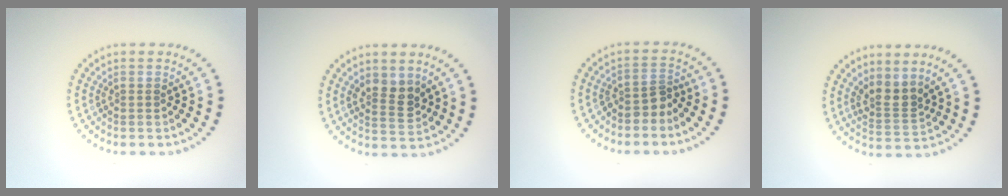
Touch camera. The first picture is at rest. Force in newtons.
{"total": 2.6, "press": 2.4, "slide": 0.9}
{"total": 2.0, "press": 1.4, "slide": 1.4}
{"total": 2.6, "press": 1.9, "slide": 1.8}